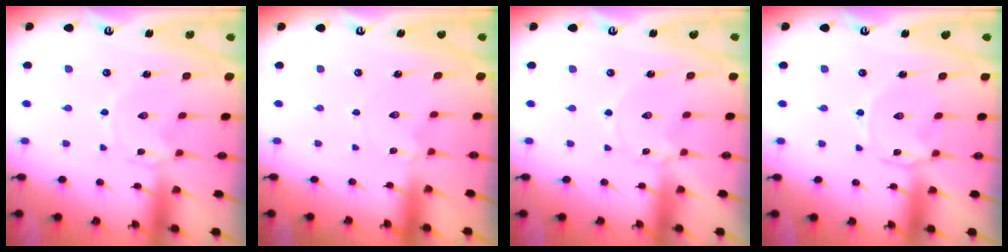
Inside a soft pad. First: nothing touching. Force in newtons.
{"total": 0.0}
{"total": 1.7, "press": 1.7, "slide": 0.3}
{"total": 1.5, "press": 1.5, "slide": 0.3}